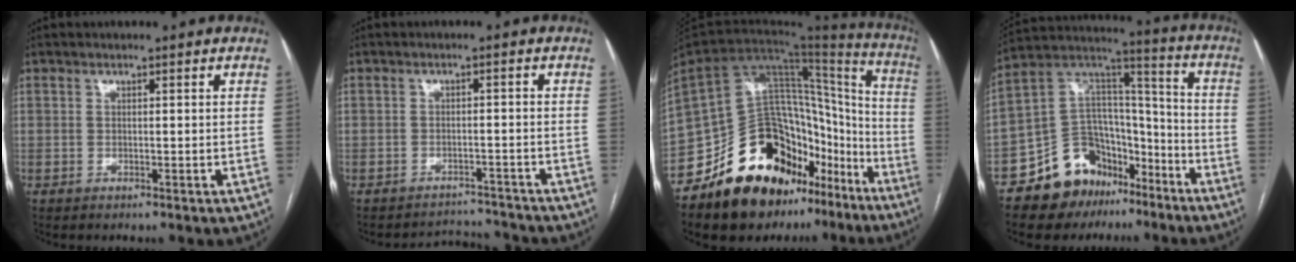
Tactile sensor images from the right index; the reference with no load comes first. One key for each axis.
{"total": 4.9, "fx": -4.7, "fy": 0.5, "fz": -1.6, "tx": 0.025, "ty": 0.018, "tz": -0.065}
{"total": 27.5, "fx": -18.2, "fy": 15.0, "fz": 14.2, "tx": -0.194, "ty": 0.057, "tz": -0.271}
{"total": 16.4, "fx": -11.0, "fy": 10.6, "fz": 5.9, "tx": -0.090, "ty": 0.087, "tz": -0.184}